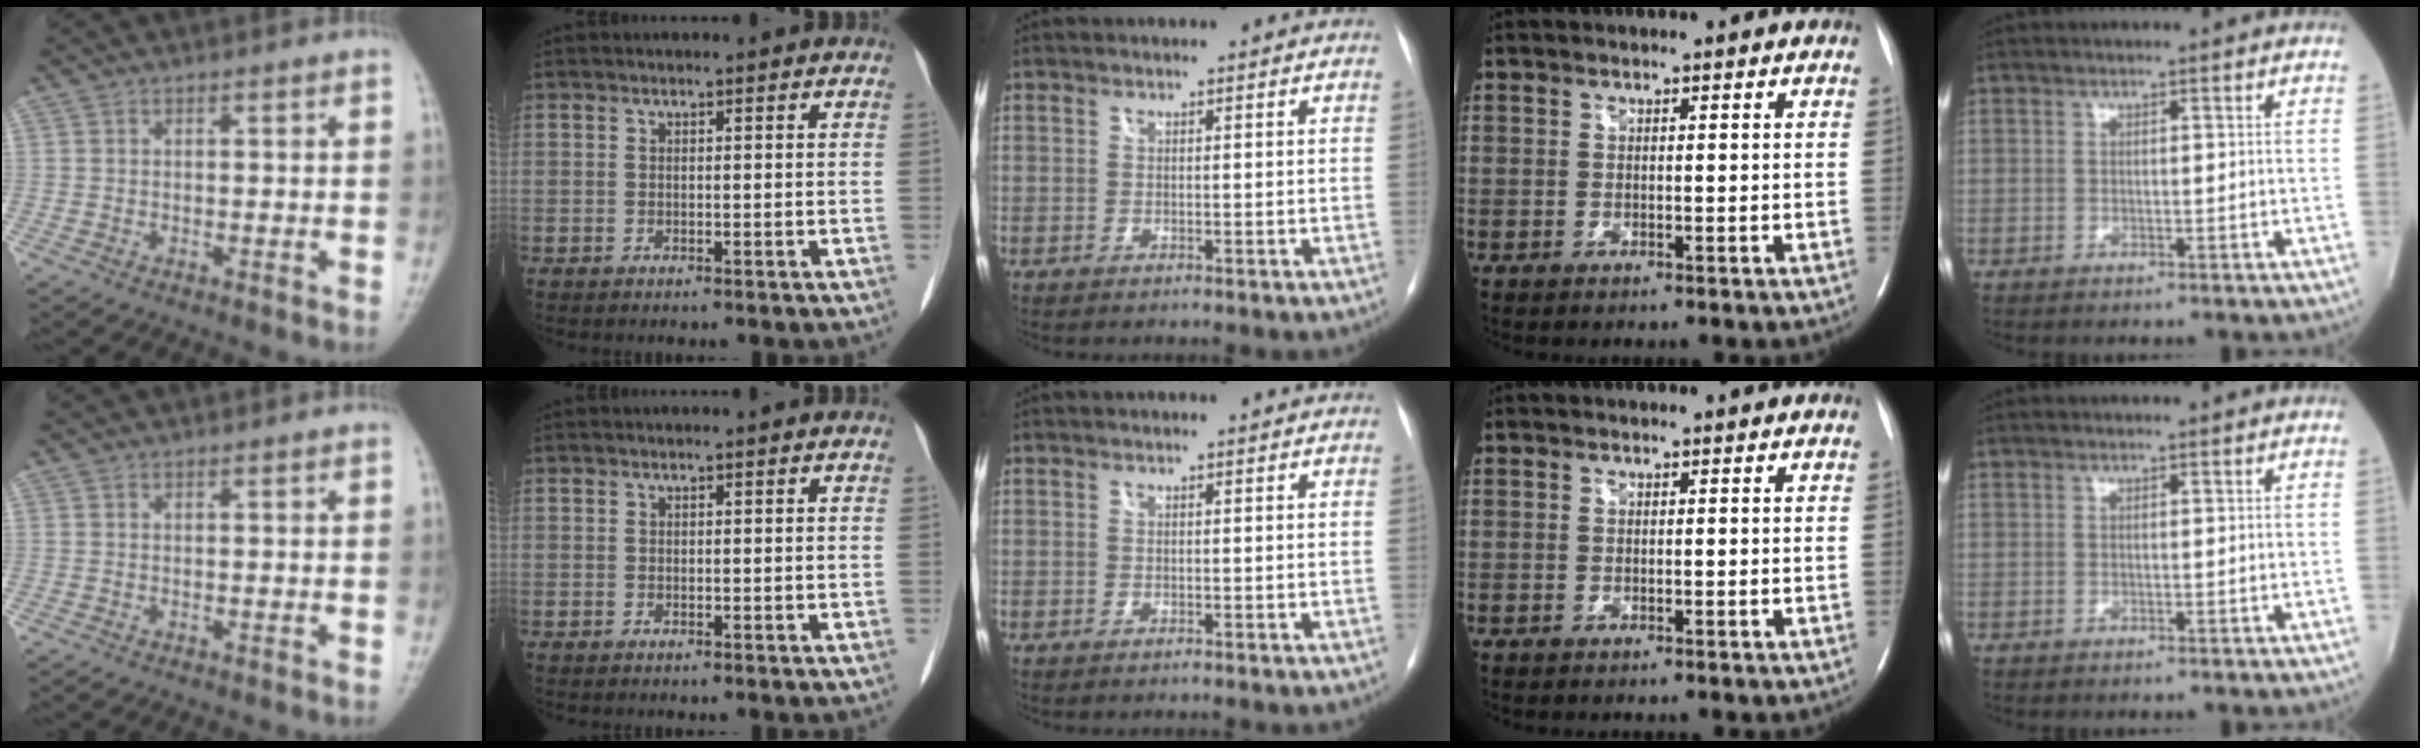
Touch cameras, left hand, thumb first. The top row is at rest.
{}